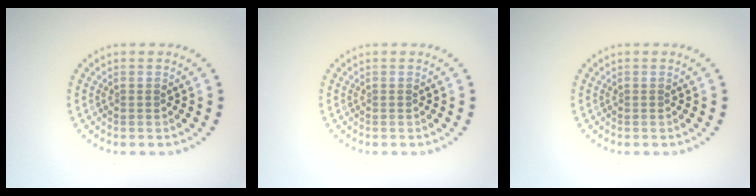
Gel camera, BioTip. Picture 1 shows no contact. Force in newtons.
{"total": 0.0}
{"total": 0.0}